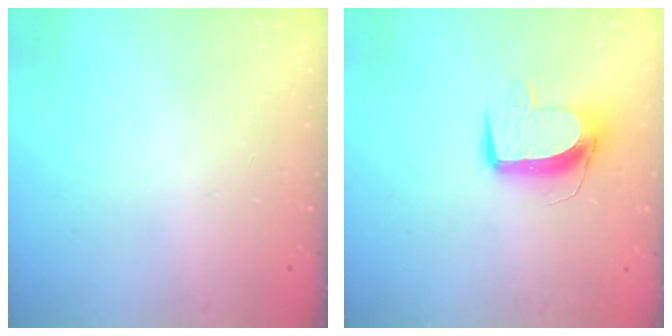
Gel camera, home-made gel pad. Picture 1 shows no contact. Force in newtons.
{"total": 9.5, "press": 9.5, "slide": 0.9}